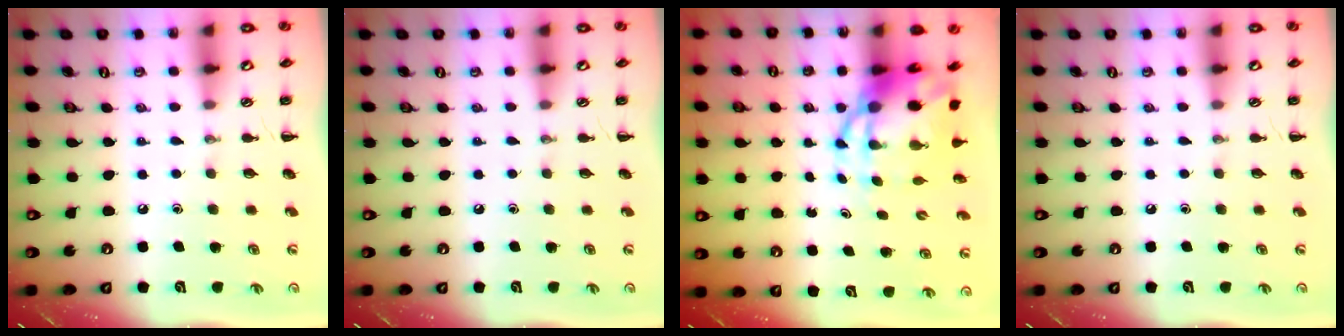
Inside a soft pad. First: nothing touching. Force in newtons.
{"total": 0.0}
{"total": 9.2, "press": 9.0, "slide": 2.2}
{"total": 0.0}